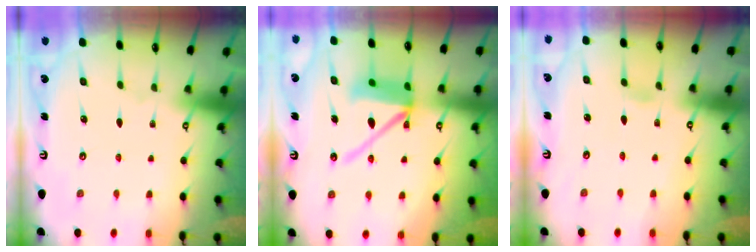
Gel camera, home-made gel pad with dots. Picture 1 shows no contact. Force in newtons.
{"total": 12.3, "press": 12.2, "slide": 1.7}
{"total": 2.1, "press": 2.1, "slide": 0.2}